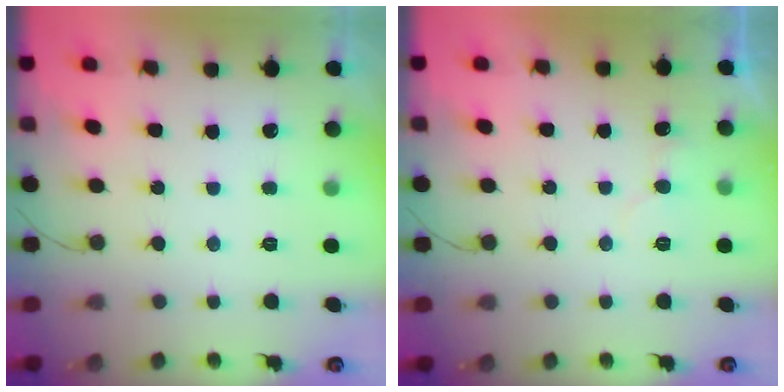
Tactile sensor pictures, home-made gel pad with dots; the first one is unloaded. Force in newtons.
{"total": 7.1, "press": 7.1, "slide": 0.5}